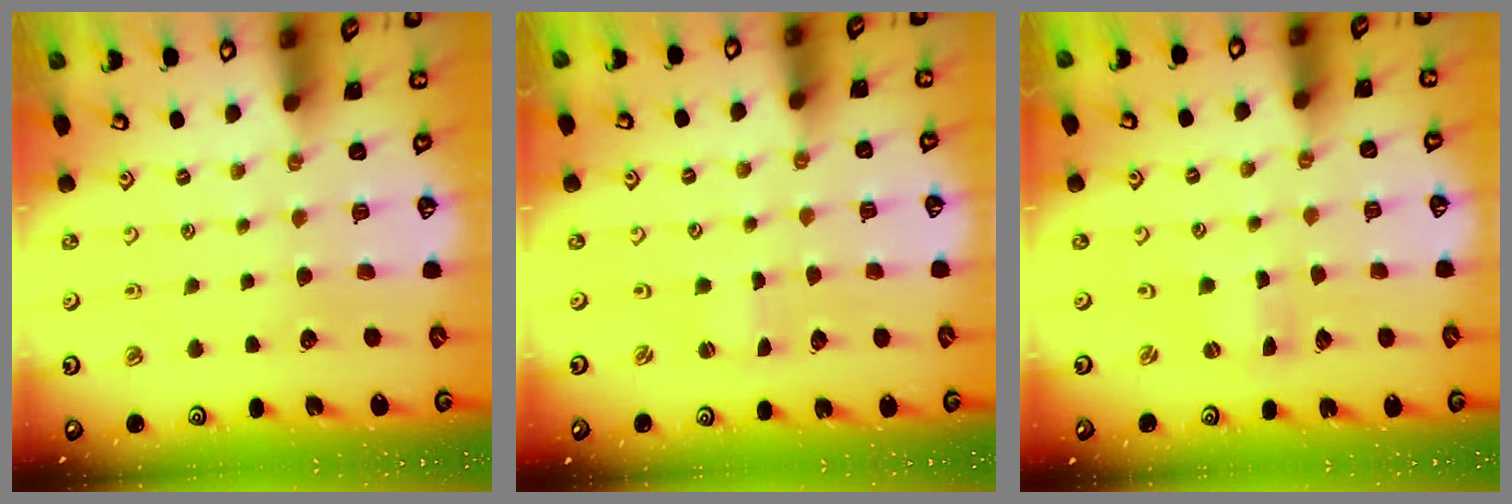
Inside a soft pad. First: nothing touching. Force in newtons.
{"total": 0.0}
{"total": 0.0}